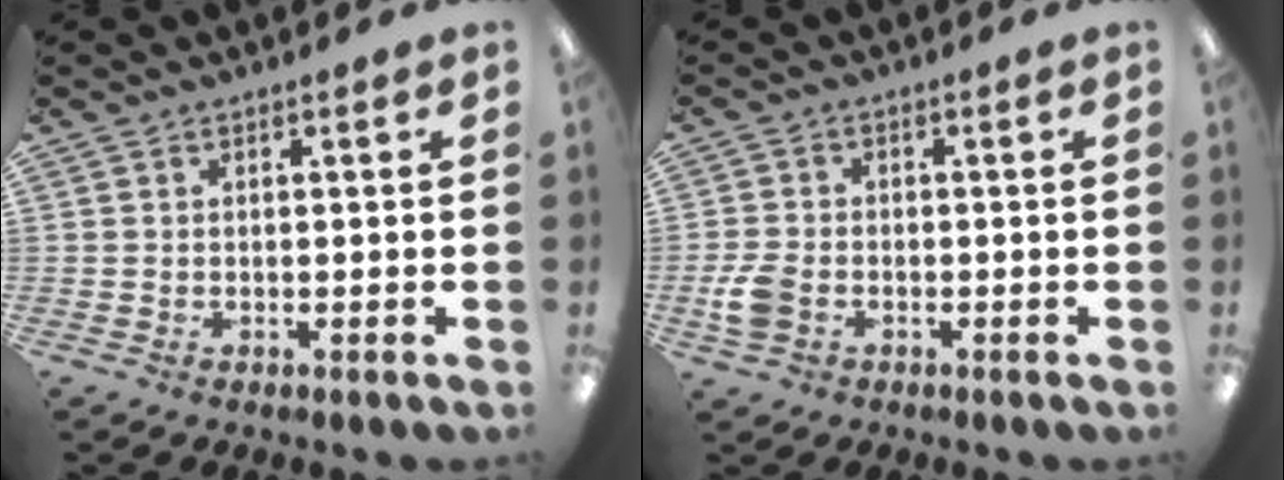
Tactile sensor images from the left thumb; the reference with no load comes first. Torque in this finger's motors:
{"motor_torque": [-0.17, 0.20, 0.04, -0.03, 0.01]}